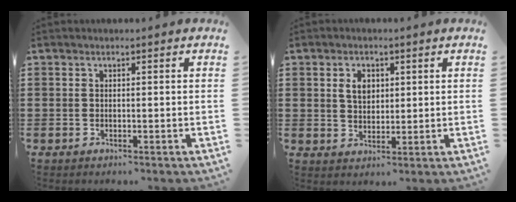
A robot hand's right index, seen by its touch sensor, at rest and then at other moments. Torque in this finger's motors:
{"motor_torque": [0.78, -0.07, 0.14, 0.07]}